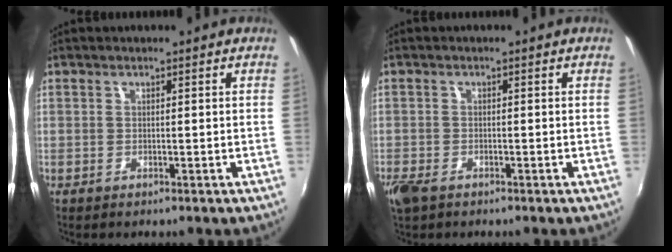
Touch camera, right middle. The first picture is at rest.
{"total": 3.9, "force": [-2.7, 1.8, 2.2], "torque": [-0.057, -0.013, -0.052]}